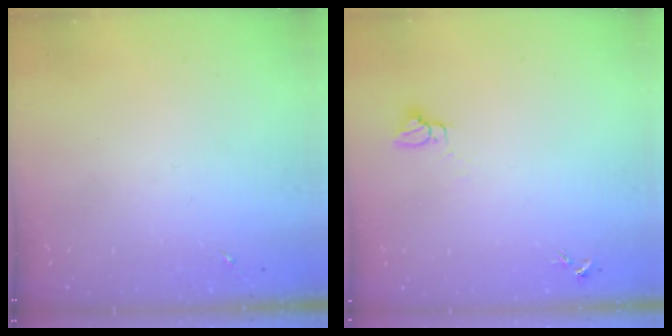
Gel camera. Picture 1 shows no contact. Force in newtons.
{"total": 3.0, "press": 3.0, "slide": 0.1}